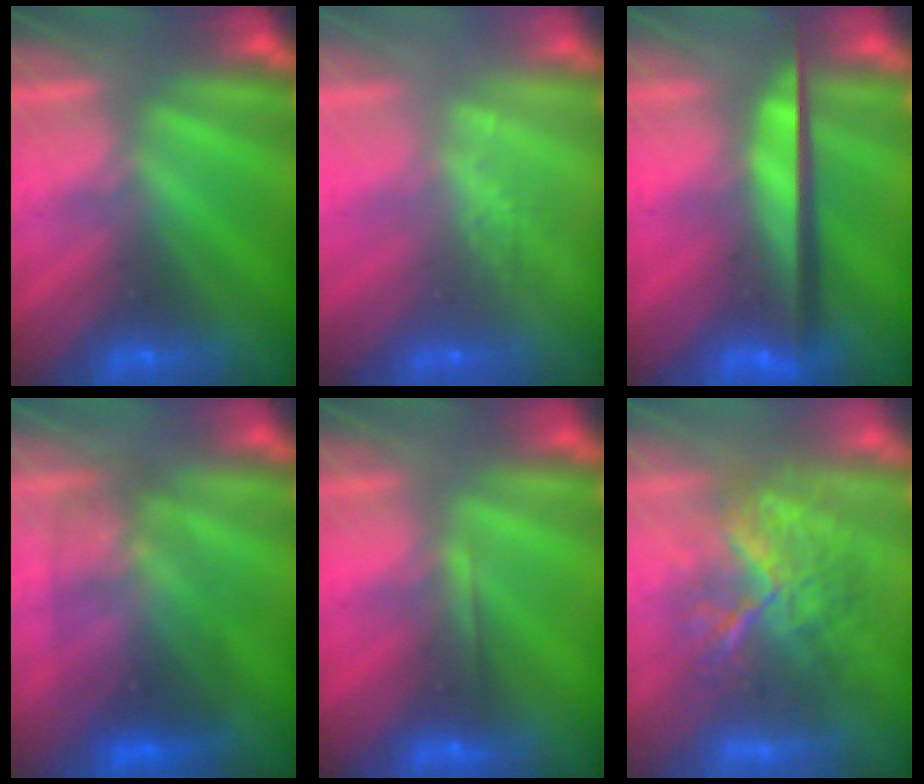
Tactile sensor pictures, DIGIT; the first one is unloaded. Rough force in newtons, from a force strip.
{"total": 2.4}
{"total": 11.2}
{"total": 3.0}
{"total": 1.8}
{"total": 7.5}